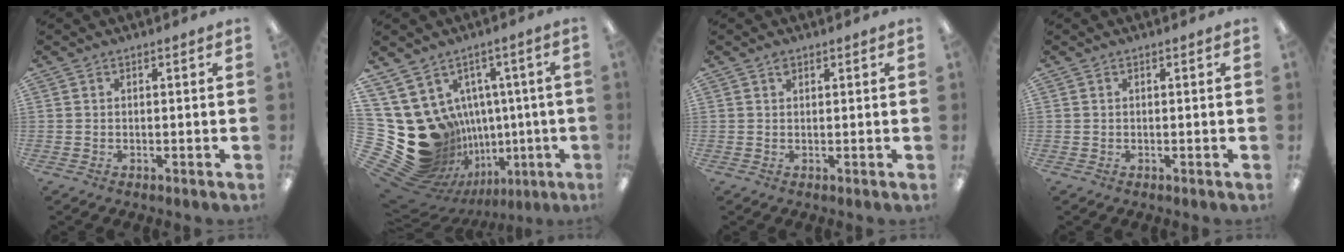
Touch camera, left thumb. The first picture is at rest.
{"total": 20.3, "force": [-0.8, 18.2, 9.1], "torque": [-0.191, -0.039, 0.054]}
{"total": 1.4, "force": [0.9, 0.7, 0.8], "torque": [-0.010, -0.003, 0.015]}
{"total": 0.0}